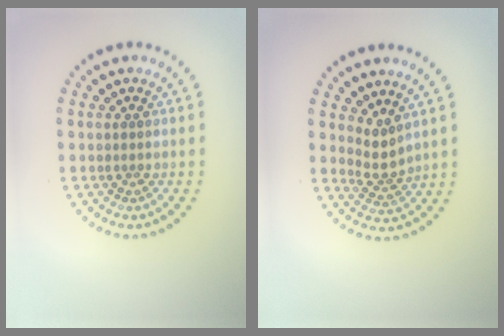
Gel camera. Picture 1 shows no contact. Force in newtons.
{"total": 2.3, "press": 1.5, "slide": 1.7}